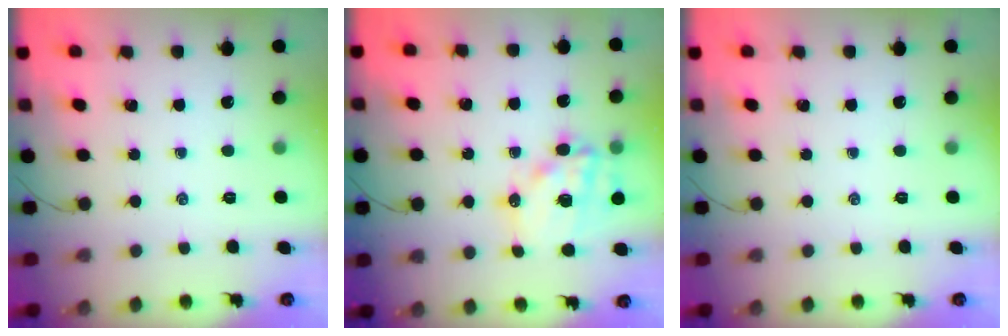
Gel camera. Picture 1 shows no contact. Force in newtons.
{"total": 14.1, "press": 13.8, "slide": 3.3}
{"total": 0.0}